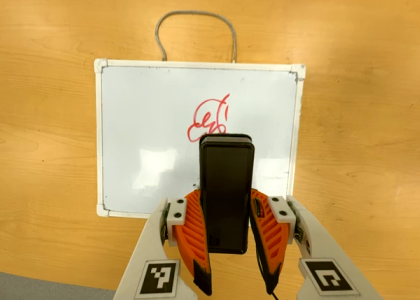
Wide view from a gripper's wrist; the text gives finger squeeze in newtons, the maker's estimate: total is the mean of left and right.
{"total": 10.8, "left": 7.4, "right": 14.1}